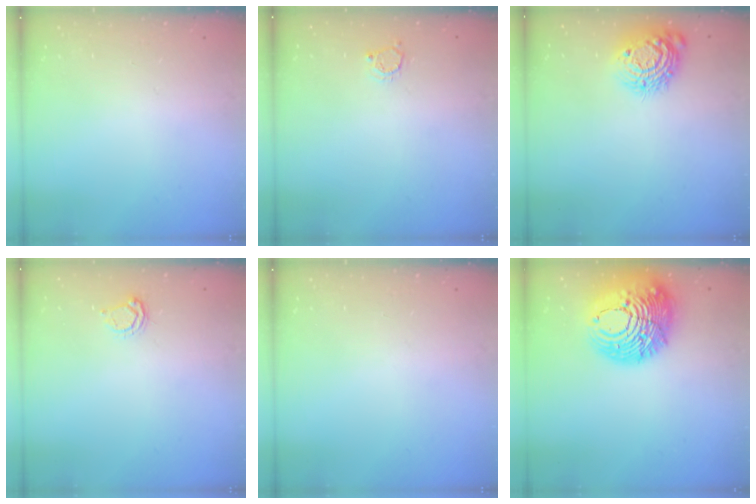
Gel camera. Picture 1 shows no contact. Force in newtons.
{"total": 3.4, "press": 3.4, "slide": 0.4}
{"total": 12.8, "press": 12.8, "slide": 0.8}
{"total": 3.8, "press": 3.8, "slide": 0.5}
{"total": 0.0}
{"total": 19.1, "press": 19.0, "slide": 2.1}